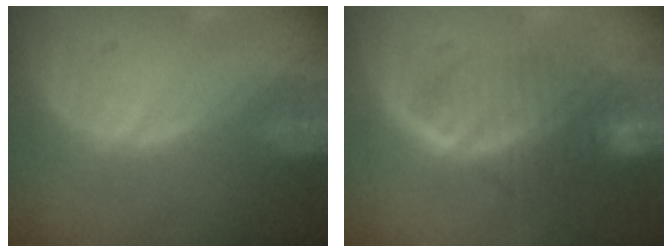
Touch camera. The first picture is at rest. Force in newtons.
{"total": 8.1, "press": 7.2, "slide": 3.8}